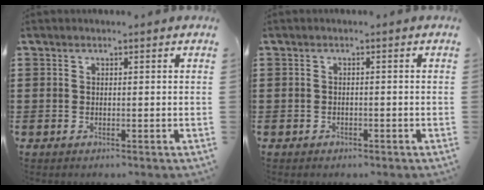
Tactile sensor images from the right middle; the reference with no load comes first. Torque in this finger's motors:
{"motor_torque": [0.09, 0.29, 0.00, -0.01]}